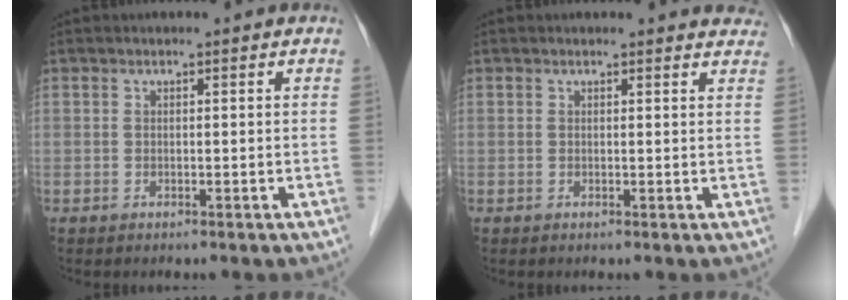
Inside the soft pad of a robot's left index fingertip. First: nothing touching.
{"total": 5.1, "force": [4.9, 1.6, 0.6], "torque": [0.011, -0.003, 0.029]}